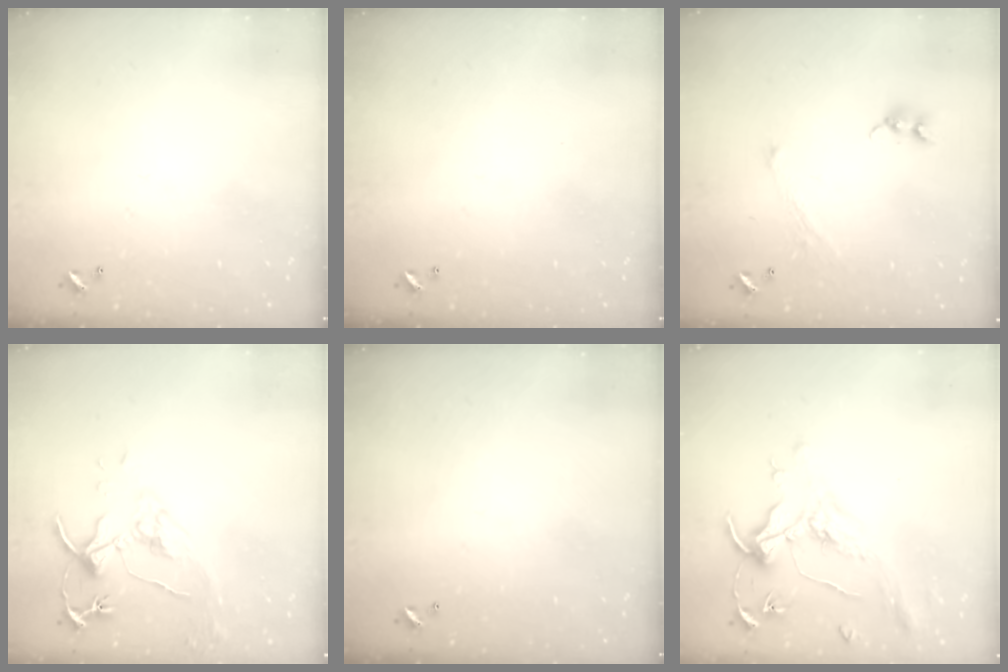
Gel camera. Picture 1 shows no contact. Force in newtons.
{"total": 0.0}
{"total": 1.3, "press": 1.2, "slide": 0.5}
{"total": 5.6, "press": 5.6, "slide": 0.6}
{"total": 0.0}
{"total": 1.5, "press": 1.3, "slide": 0.7}